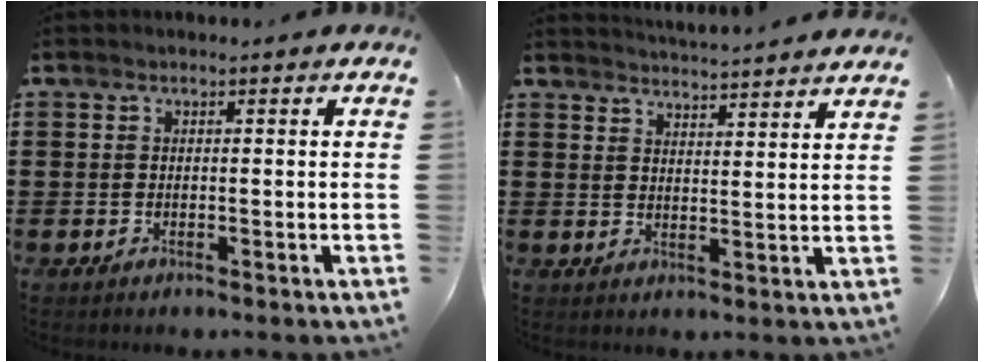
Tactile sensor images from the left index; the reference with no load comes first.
{"total": 3.7, "force": [3.6, -0.8, -0.1], "torque": [-0.012, -0.023, 0.064]}